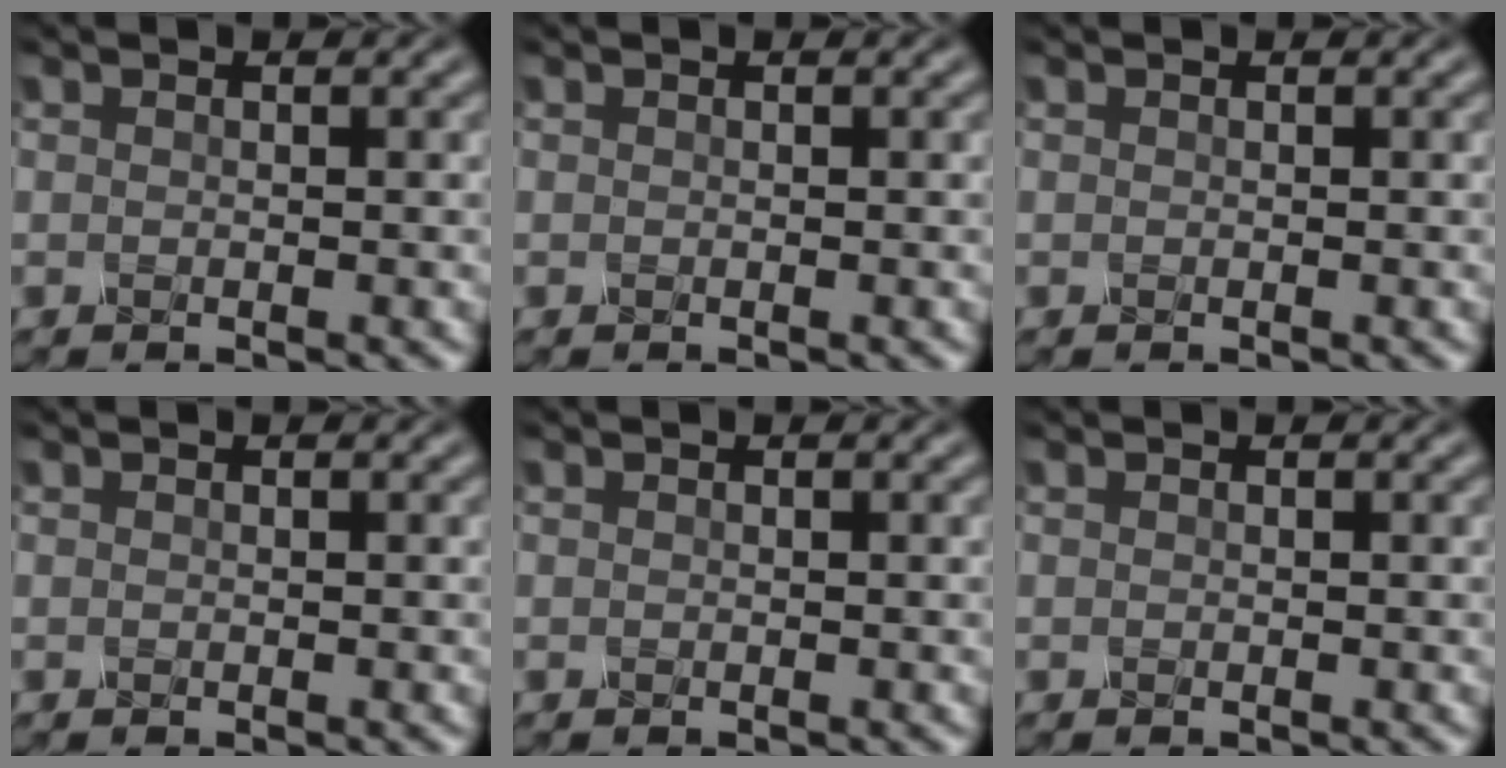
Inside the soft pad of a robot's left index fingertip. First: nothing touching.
{"total": 0.0}
{"total": 0.0}
{"total": 0.0}
{"total": 0.0}
{"total": 0.0}